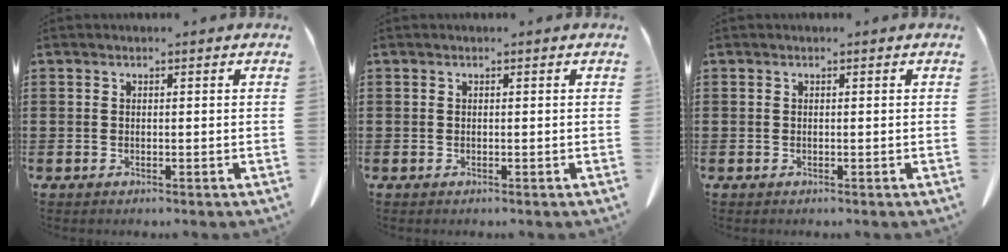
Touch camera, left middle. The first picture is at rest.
{"total": 0.0}
{"total": 0.0}